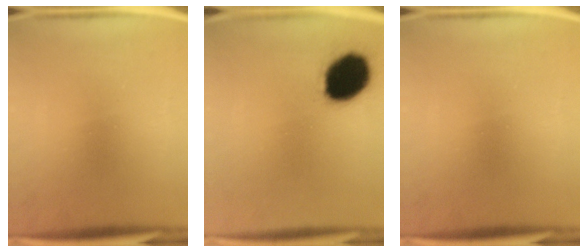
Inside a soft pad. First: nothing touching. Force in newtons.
{"total": 14.2}
{"total": 0.0}